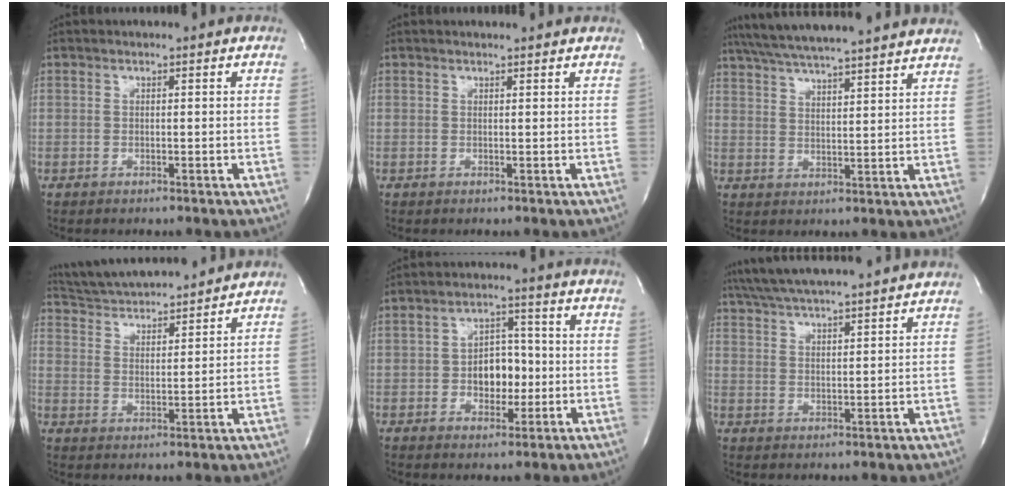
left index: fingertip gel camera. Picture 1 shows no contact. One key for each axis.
{"total": 2.5, "fx": 2.5, "fy": 0.2, "fz": 0.4, "tx": -0.012, "ty": 0.002, "tz": 0.023}
{"total": 22.9, "fx": 20.4, "fy": 1.3, "fz": 10.4, "tx": -0.180, "ty": 0.026, "tz": 0.282}
{"total": 15.6, "fx": 14.6, "fy": 2.0, "fz": 5.2, "tx": -0.094, "ty": 0.027, "tz": 0.233}
{"total": 6.2, "fx": -1.4, "fy": 4.0, "fz": 4.5, "tx": -0.072, "ty": 0.008, "tz": -0.021}
{"total": 18.0, "fx": 16.2, "fy": 1.0, "fz": 7.9, "tx": -0.142, "ty": 0.039, "tz": 0.238}